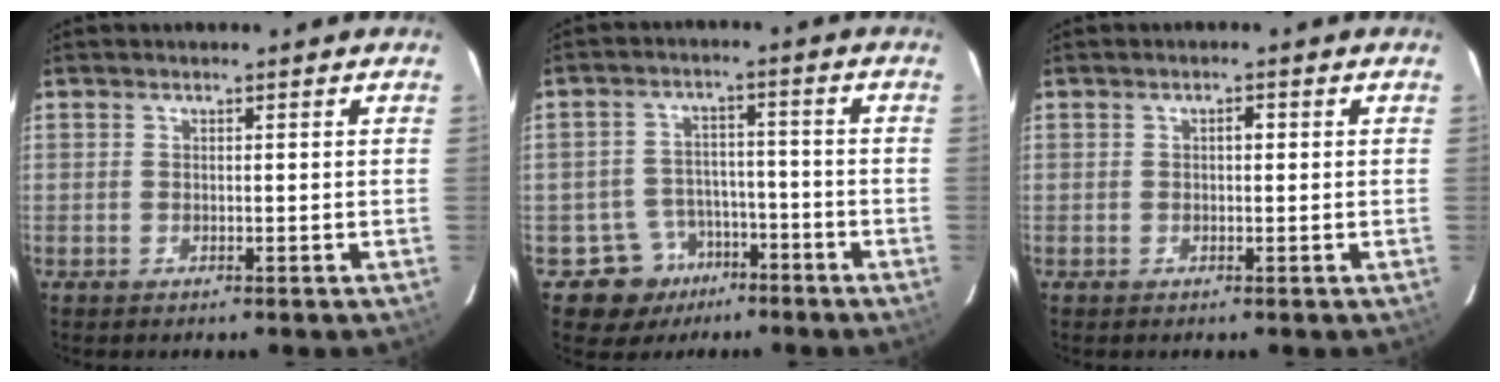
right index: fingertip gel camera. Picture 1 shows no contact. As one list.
[{"total": 7.2, "force": [-3.9, 6.1, 0.0], "torque": [0.008, 0.021, -0.053]}, {"total": 1.0, "force": [0.1, 0.5, 0.9], "torque": [-0.014, 0.003, 0.001]}]